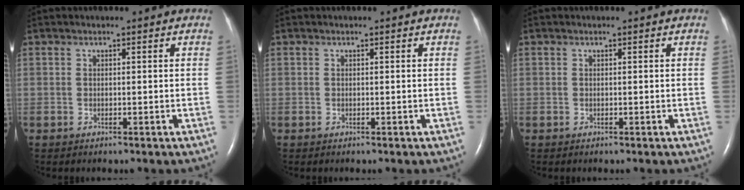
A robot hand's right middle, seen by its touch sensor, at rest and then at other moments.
{"total": 0.0}
{"total": 0.0}